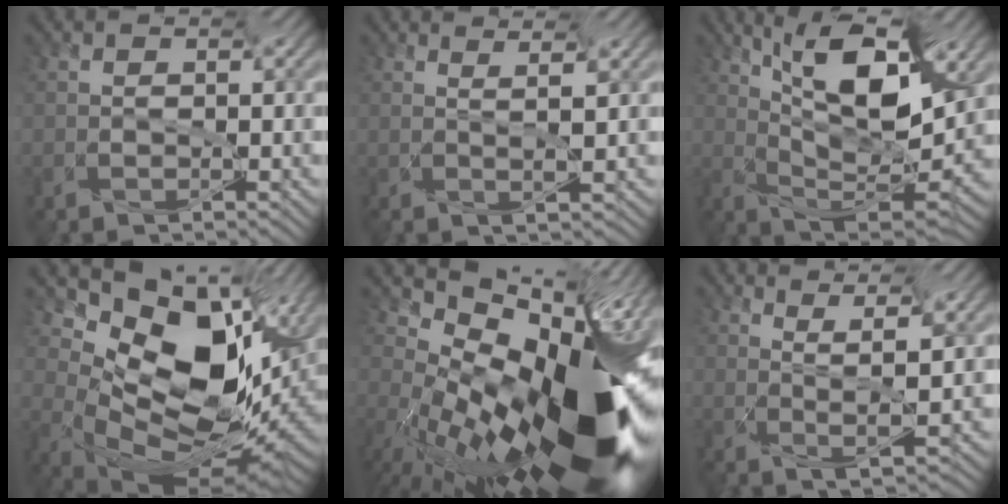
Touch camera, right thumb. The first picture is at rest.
{"total": 3.2, "force": [2.7, -1.0, 1.4], "torque": [-0.010, -0.006, 0.047]}
{"total": 10.0, "force": [5.2, 1.8, 8.4], "torque": [-0.152, -0.001, 0.100]}
{"total": 13.9, "force": [4.0, 7.7, 10.9], "torque": [-0.174, -0.005, 0.086]}
{"total": 16.3, "force": [-4.0, 6.6, 14.4], "torque": [-0.219, -0.023, -0.063]}
{"total": 4.7, "force": [3.5, -0.8, 3.0], "torque": [-0.052, -0.003, 0.059]}